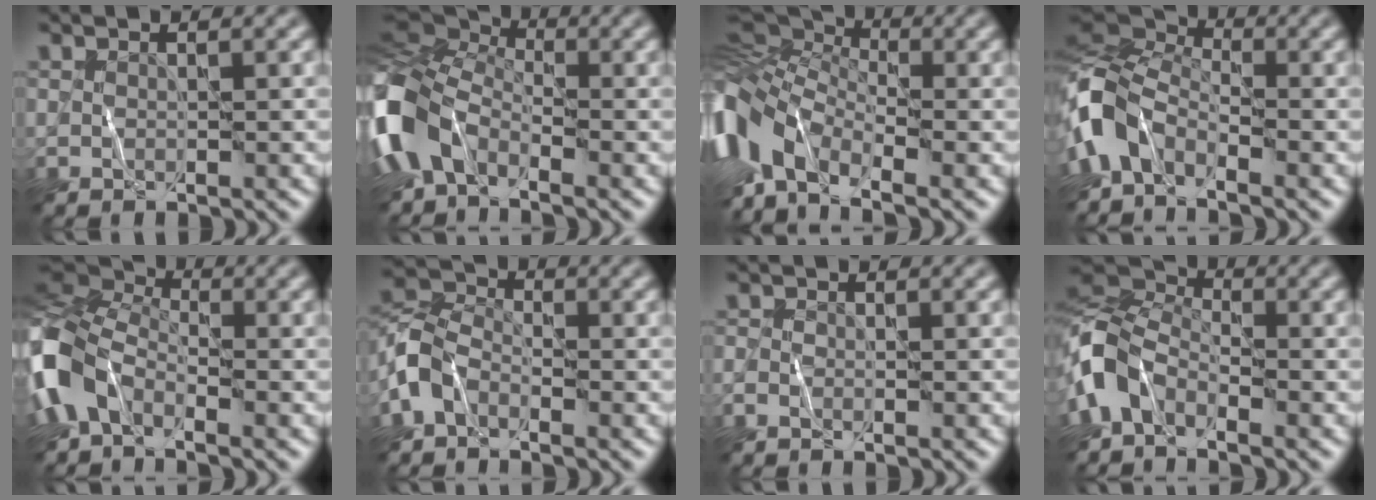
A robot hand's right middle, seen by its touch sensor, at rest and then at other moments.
{"total": 10.3, "force": [-3.0, 6.6, 7.2], "torque": [-0.185, -0.008, -0.077]}
{"total": 9.9, "force": [-2.8, 5.3, 7.9], "torque": [-0.183, -0.006, -0.070]}
{"total": 6.5, "force": [-2.9, 3.7, 4.5], "torque": [-0.096, 0.008, -0.084]}
{"total": 7.9, "force": [-3.3, 4.7, 5.4], "torque": [-0.121, 0.002, -0.092]}
{"total": 4.1, "force": [-2.6, 2.5, 2.0], "torque": [-0.045, 0.003, -0.071]}
{"total": 0.8, "force": [-0.7, 0.3, 0.2], "torque": [-0.007, -0.001, -0.020]}
{"total": 5.8, "force": [-3.1, 3.5, 3.5], "torque": [-0.077, 0.003, -0.087]}